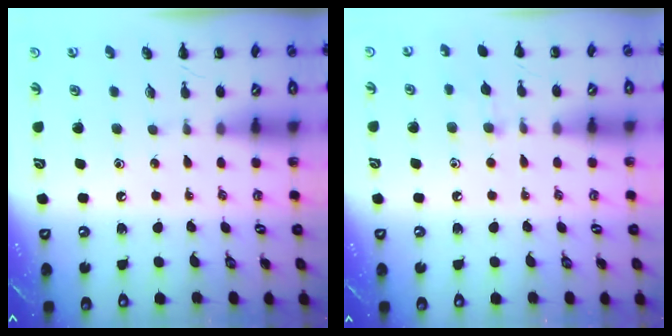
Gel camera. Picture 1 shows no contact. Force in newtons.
{"total": 6.1, "press": 5.7, "slide": 2.3}